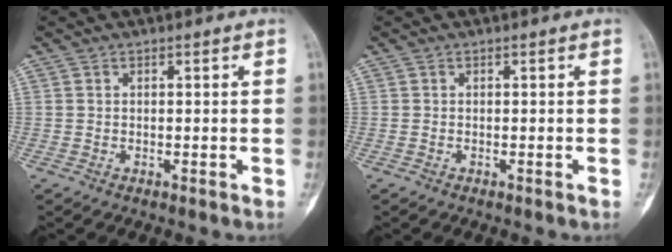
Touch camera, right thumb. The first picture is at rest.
{"total": 0.0}